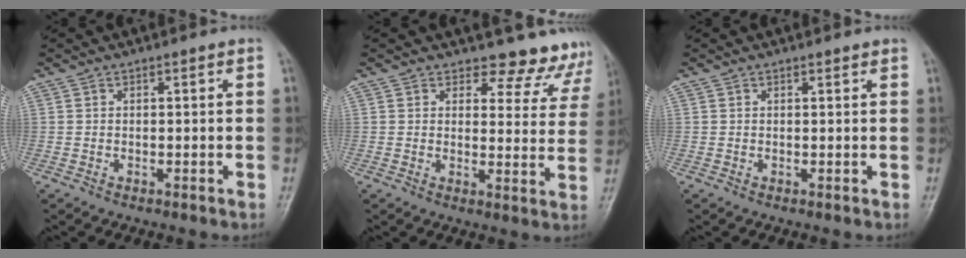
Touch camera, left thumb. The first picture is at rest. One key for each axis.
{"total": 10.0, "fx": 9.2, "fy": 3.9, "fz": 0.1, "tx": 0.048, "ty": -0.075, "tz": 0.082}
{"total": 0.8, "fx": 0.7, "fy": 0.2, "fz": 0.3, "tx": -0.004, "ty": -0.002, "tz": 0.008}